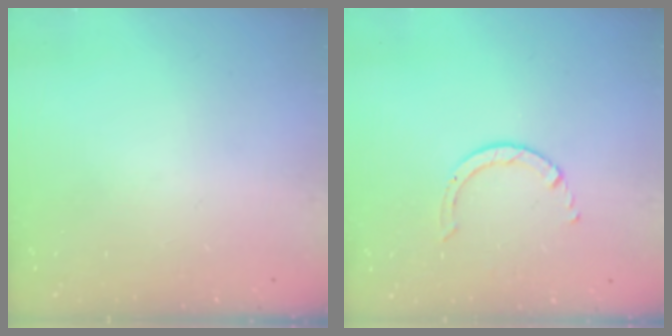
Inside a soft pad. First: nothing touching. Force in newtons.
{"total": 2.5, "press": 2.4, "slide": 0.3}